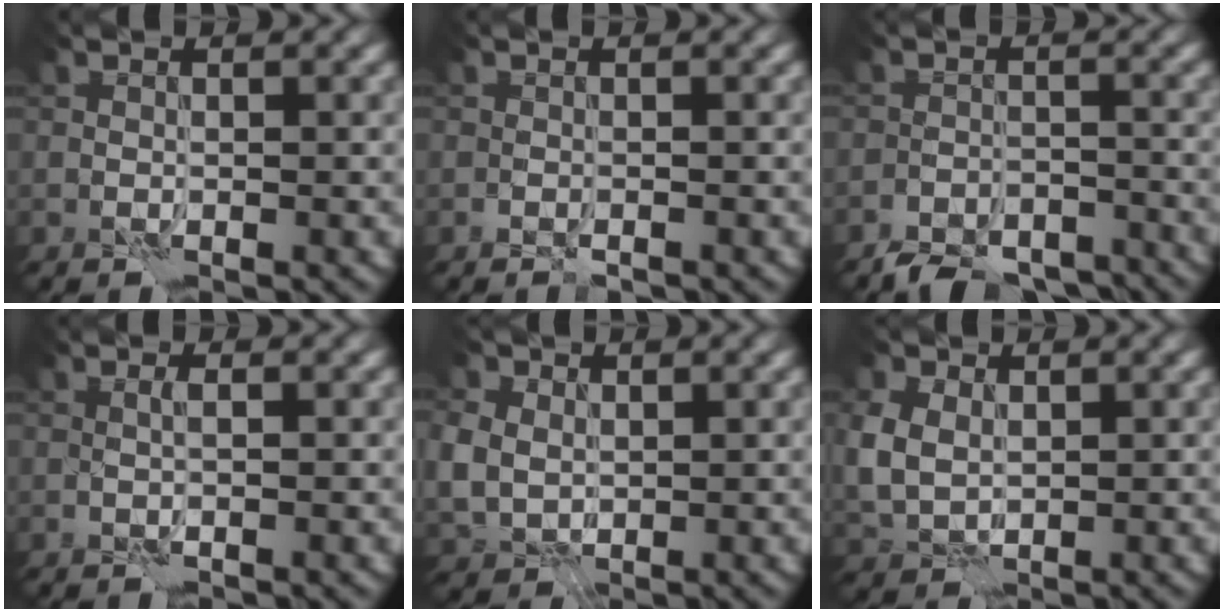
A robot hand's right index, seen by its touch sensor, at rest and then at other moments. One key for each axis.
{"total": 0.7, "fx": -0.6, "fy": 0.2, "fz": 0.3, "tx": -0.007, "ty": -0.002, "tz": -0.011}
{"total": 5.6, "fx": -5.0, "fy": 1.9, "fz": 1.4, "tx": -0.018, "ty": -0.010, "tz": -0.083}
{"total": 0.7, "fx": 0.2, "fy": 0.0, "fz": 0.7, "tx": -0.014, "ty": 0.001, "tz": 0.004}
{"total": 4.3, "fx": 0.9, "fy": 3.6, "fz": 2.1, "tx": -0.065, "ty": 0.005, "tz": 0.020}
{"total": 4.2, "fx": 0.9, "fy": 3.3, "fz": 2.5, "tx": -0.071, "ty": -0.003, "tz": 0.022}